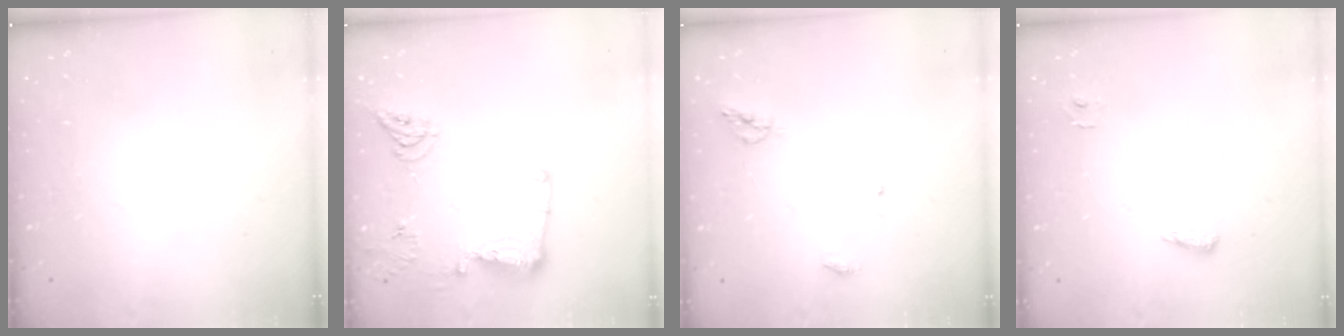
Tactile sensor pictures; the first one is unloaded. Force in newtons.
{"total": 12.9, "press": 12.9, "slide": 0.7}
{"total": 5.9, "press": 5.9, "slide": 0.6}
{"total": 6.2, "press": 6.0, "slide": 1.2}